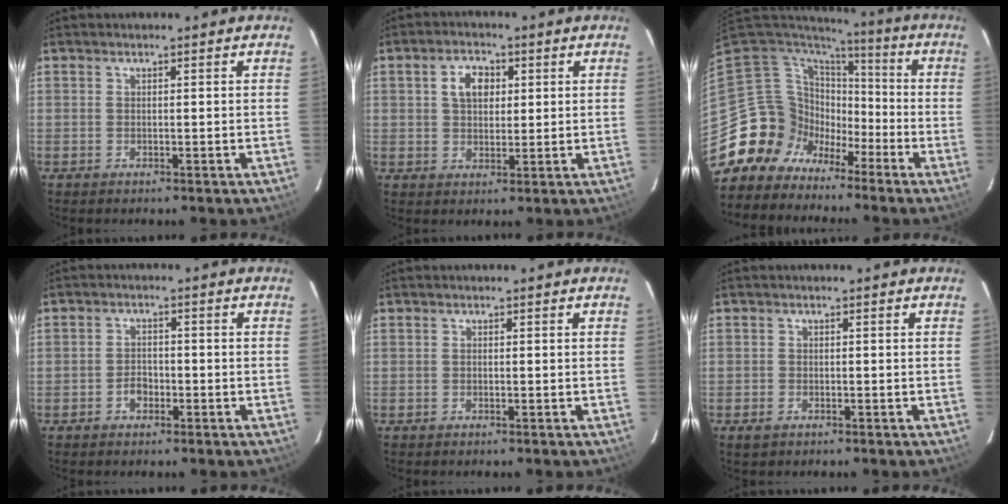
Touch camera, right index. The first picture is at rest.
{"total": 5.4, "force": [1.6, 3.8, 3.4], "torque": [-0.059, 0.015, 0.031]}
{"total": 12.4, "force": [-6.9, 10.2, 1.6], "torque": [-0.059, 0.039, -0.129]}
{"total": 2.7, "force": [-1.5, 1.9, 1.3], "torque": [-0.024, 0.006, -0.025]}
{"total": 0.0}
{"total": 1.8, "force": [-1.1, 1.2, 0.7], "torque": [-0.014, -0.001, -0.020]}